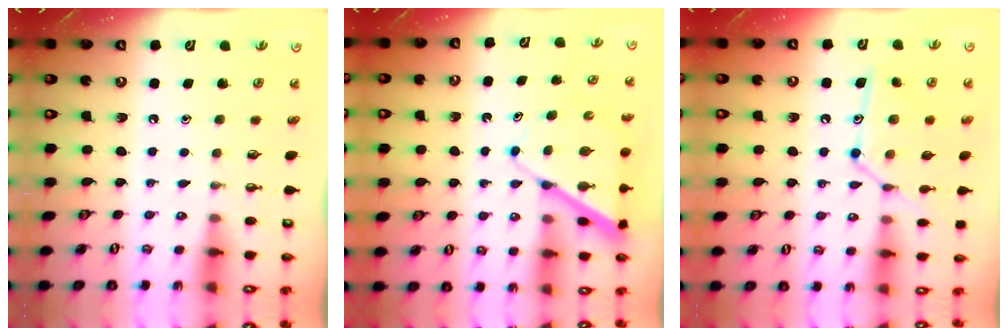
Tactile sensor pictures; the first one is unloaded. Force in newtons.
{"total": 9.0, "press": 8.9, "slide": 0.8}
{"total": 13.8, "press": 13.8, "slide": 0.7}